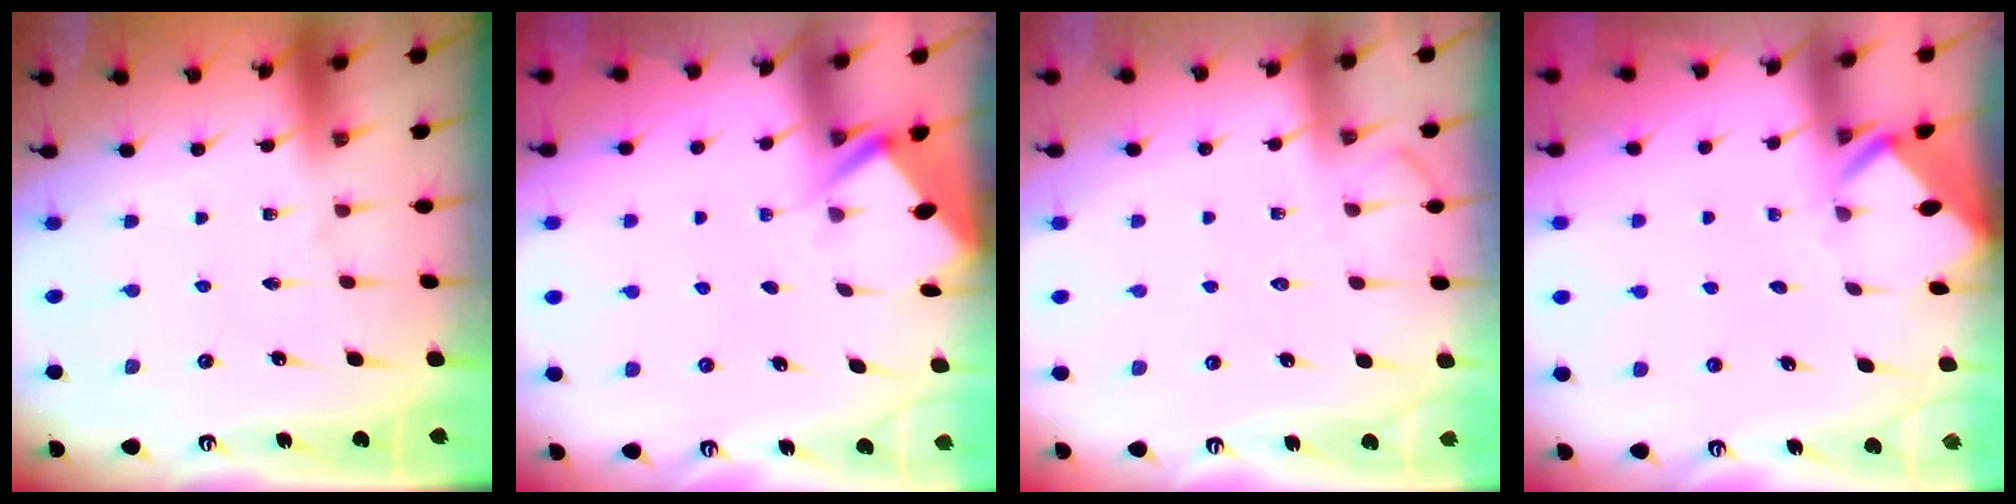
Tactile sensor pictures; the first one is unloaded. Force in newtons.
{"total": 2.8, "press": 2.8, "slide": 0.3}
{"total": 5.3, "press": 5.3, "slide": 0.7}
{"total": 3.6, "press": 3.6, "slide": 0.2}